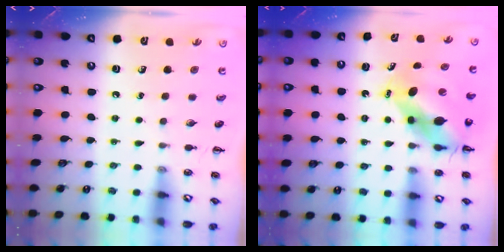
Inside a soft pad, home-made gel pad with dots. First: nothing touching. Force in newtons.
{"total": 9.6, "press": 9.2, "slide": 2.9}